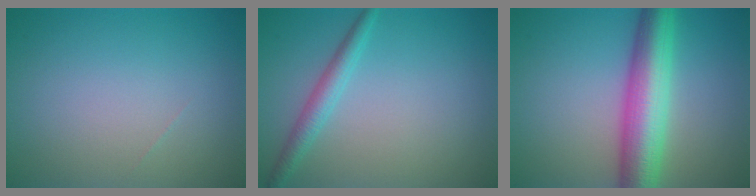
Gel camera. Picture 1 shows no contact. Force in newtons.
{"total": 2.2, "press": 2.2, "slide": 0.0}
{"total": 7.8, "press": 7.8, "slide": 0.1}